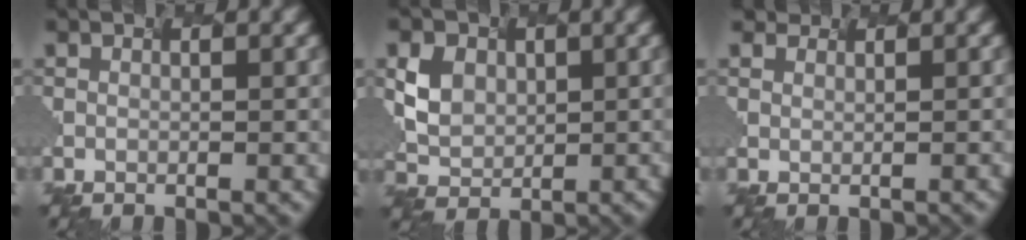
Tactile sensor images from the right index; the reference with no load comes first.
{"total": 4.0, "force": [0.5, 3.4, 2.1], "torque": [-0.035, 0.000, 0.016]}
{"total": 2.8, "force": [2.7, 1.0, 0.2], "torque": [-0.007, 0.005, 0.039]}